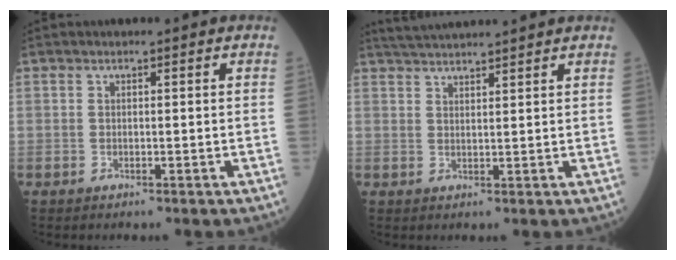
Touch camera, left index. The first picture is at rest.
{"total": 7.6, "force": [7.1, -0.5, 2.7], "torque": [-0.050, 0.034, 0.111]}